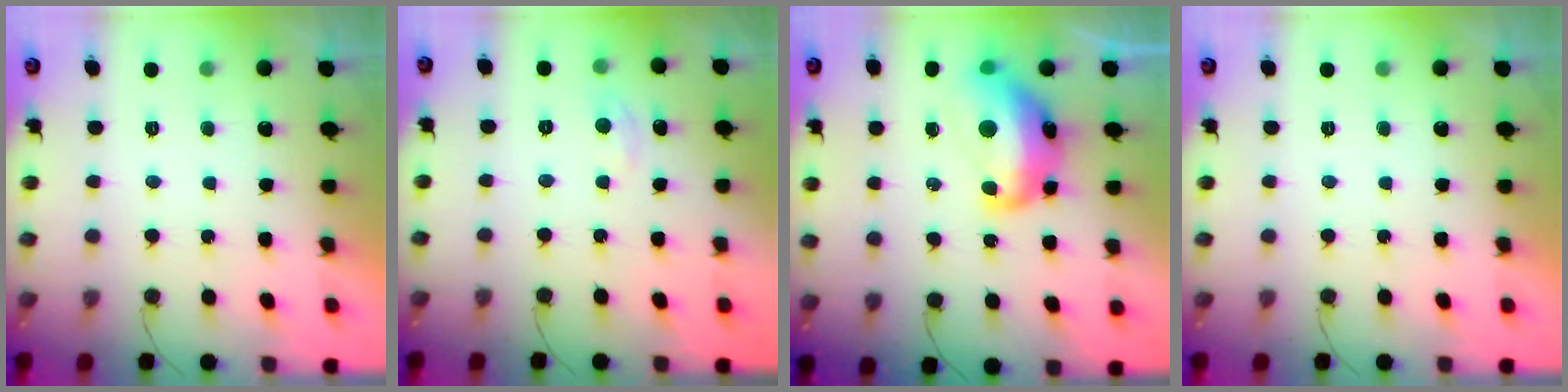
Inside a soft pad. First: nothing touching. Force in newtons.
{"total": 2.3, "press": 2.3, "slide": 0.3}
{"total": 15.6, "press": 15.5, "slide": 1.4}
{"total": 0.0}